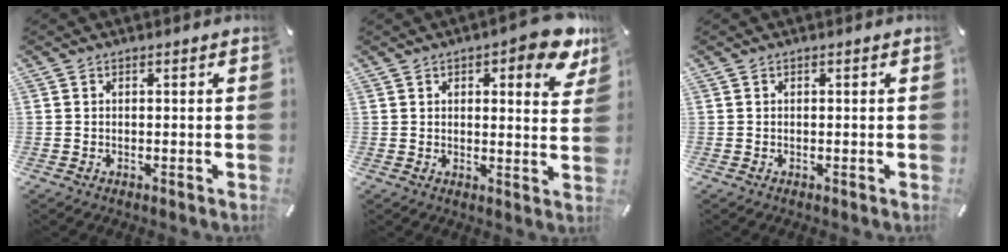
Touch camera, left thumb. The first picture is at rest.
{"total": 10.0, "force": [5.8, 4.0, 7.1], "torque": [-0.081, -0.033, 0.095]}
{"total": 0.0}